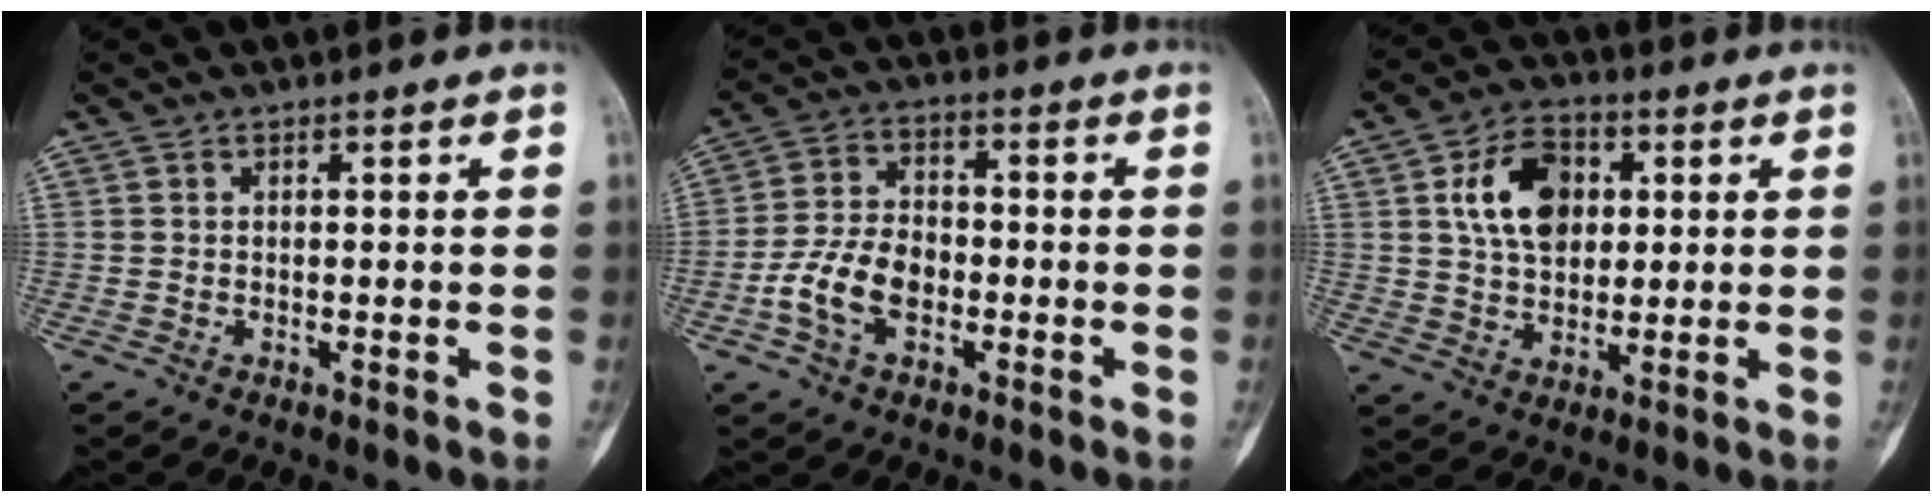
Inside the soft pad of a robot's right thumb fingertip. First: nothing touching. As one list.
[{"total": 9.4, "force": [-3.0, 6.0, 6.6], "torque": [-0.121, 0.025, -0.061]}, {"total": 11.5, "force": [2.8, 7.9, 7.8], "torque": [-0.108, 0.000, 0.047]}]